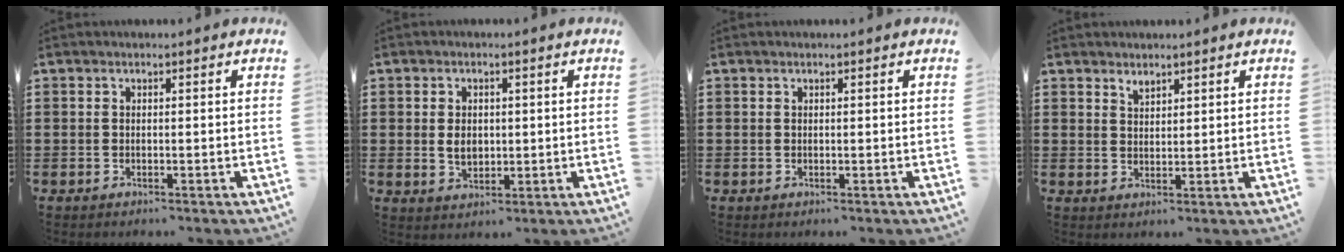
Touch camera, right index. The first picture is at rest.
{"total": 3.2, "force": [0.1, 2.2, 2.4], "torque": [-0.043, 0.003, -0.002]}
{"total": 0.0}
{"total": 1.7, "force": [1.6, 0.7, 0.3], "torque": [-0.008, 0.001, 0.030]}